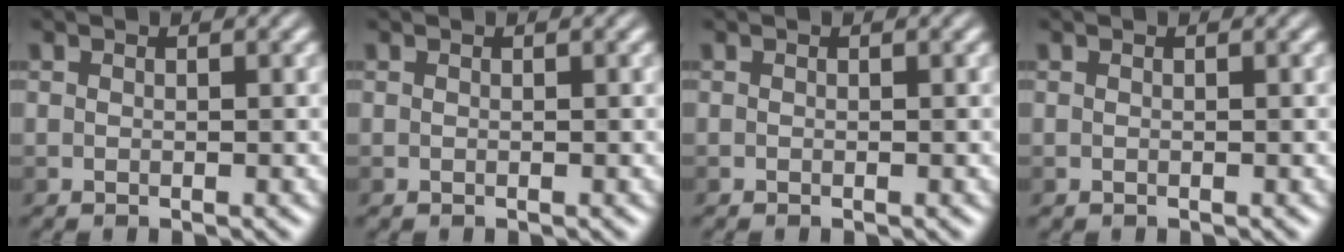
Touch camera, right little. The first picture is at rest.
{"total": 0.0}
{"total": 0.0}
{"total": 0.0}